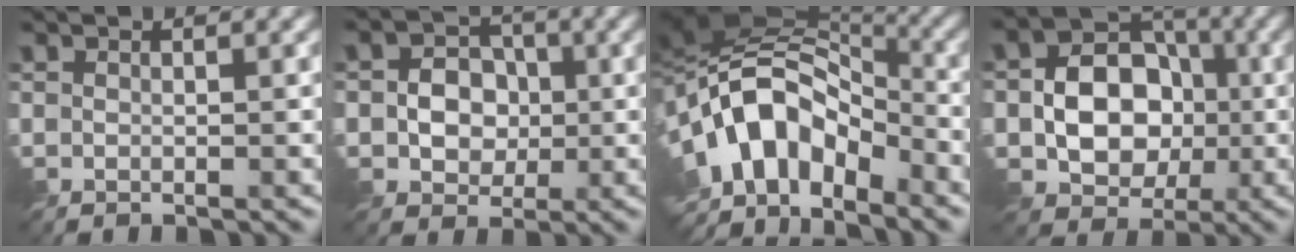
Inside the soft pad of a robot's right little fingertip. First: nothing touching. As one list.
[{"total": 4.7, "force": [-0.1, 4.0, 2.4], "torque": [-0.032, 0.004, -0.013]}, {"total": 11.9, "force": [-4.5, 6.9, 8.6], "torque": [-0.154, 0.017, -0.089]}, {"total": 7.8, "force": [-0.8, 6.2, 4.7], "torque": [-0.058, 0.004, -0.028]}]